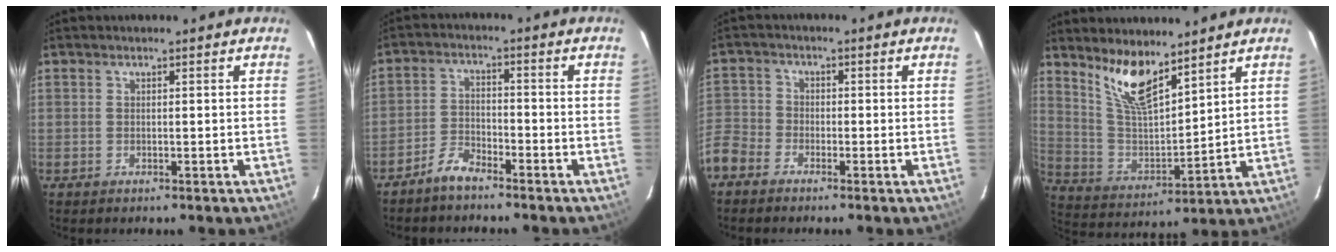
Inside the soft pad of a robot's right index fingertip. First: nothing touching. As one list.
[{"total": 4.4, "force": [-3.9, 1.2, 1.7], "torque": [-0.047, 0.009, -0.079]}, {"total": 6.8, "force": [-4.3, 5.0, 1.6], "torque": [-0.047, 0.011, -0.101]}, {"total": 11.1, "force": [8.2, 3.2, 6.8], "torque": [-0.133, -0.004, 0.170]}]